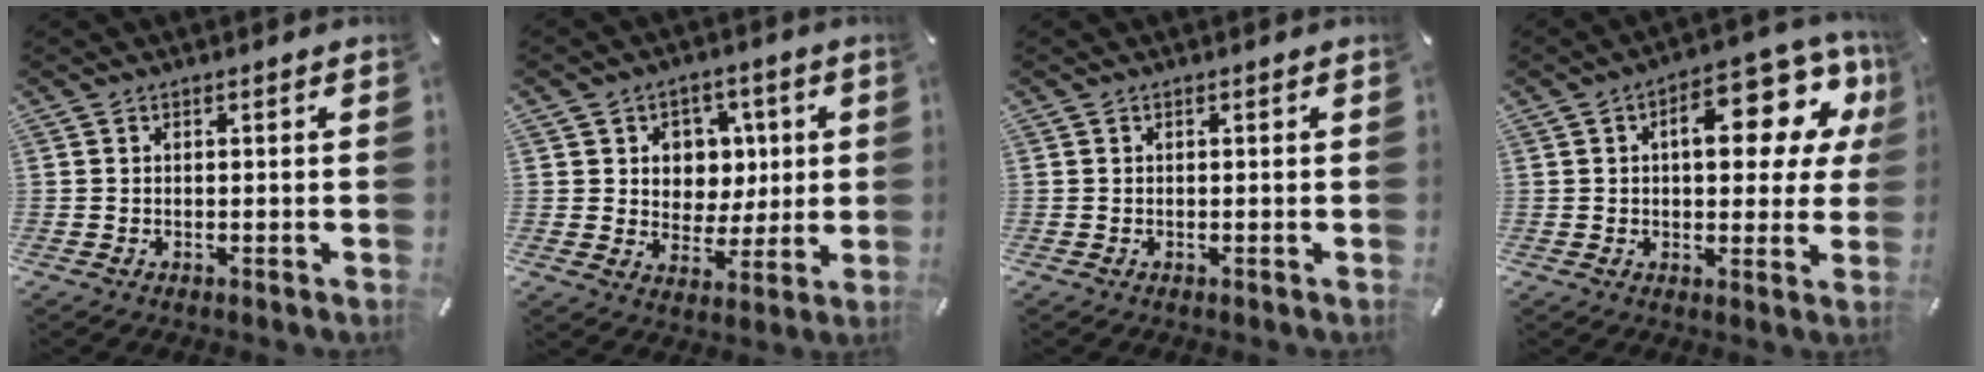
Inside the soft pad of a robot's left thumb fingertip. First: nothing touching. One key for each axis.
{"total": 8.3, "fx": 2.0, "fy": 7.9, "fz": 1.5, "tx": -0.015, "ty": -0.014, "tz": 0.036}
{"total": 0.0}
{"total": 16.3, "fx": 5.2, "fy": 8.1, "fz": 13.1, "tx": -0.173, "ty": -0.025, "tz": 0.083}